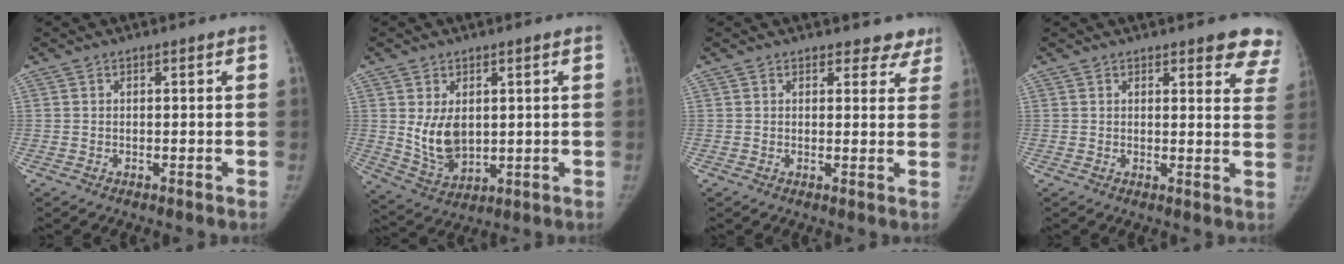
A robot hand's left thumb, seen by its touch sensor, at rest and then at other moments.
{"total": 8.2, "force": [1.3, 5.5, 6.0], "torque": [-0.091, -0.021, 0.043]}
{"total": 5.1, "force": [4.4, 2.7, 0.0], "torque": [0.043, -0.022, 0.030]}
{"total": 8.8, "force": [7.0, 2.9, 4.4], "torque": [-0.011, -0.032, 0.060]}